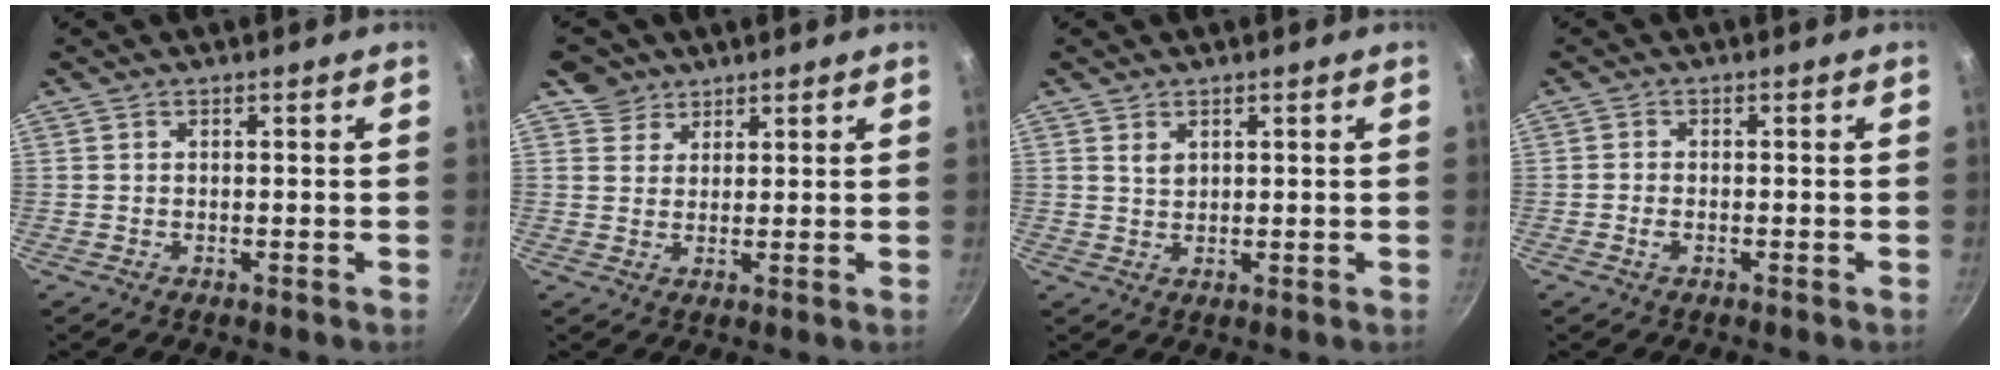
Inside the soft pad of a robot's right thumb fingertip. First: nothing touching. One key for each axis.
{"total": 4.1, "fx": 2.7, "fy": 3.1, "fz": -0.1, "tx": 0.036, "ty": -0.004, "tz": 0.039}
{"total": 2.1, "fx": 1.0, "fy": 1.4, "fz": 1.3, "tx": -0.018, "ty": -0.005, "tz": 0.021}
{"total": 1.8, "fx": -0.8, "fy": 1.0, "fz": 1.2, "tx": -0.031, "ty": 0.008, "tz": -0.018}